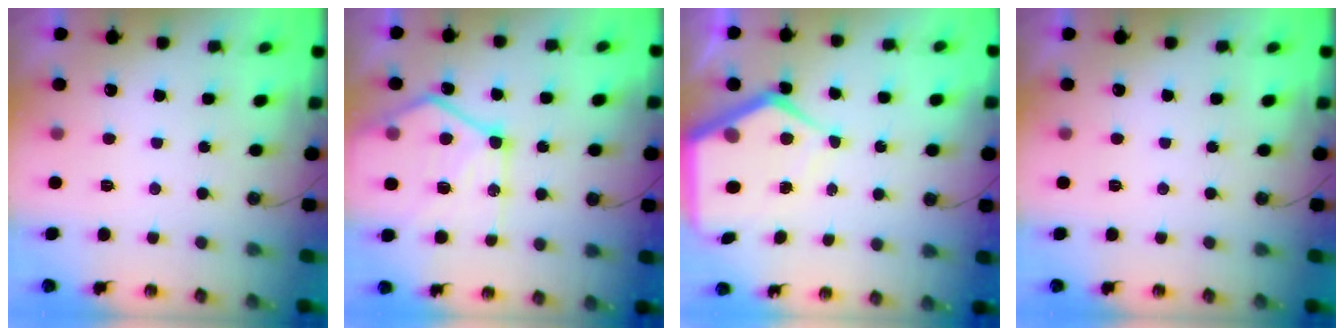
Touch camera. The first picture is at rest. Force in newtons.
{"total": 19.2, "press": 19.1, "slide": 1.6}
{"total": 9.2, "press": 9.1, "slide": 0.7}
{"total": 0.0}